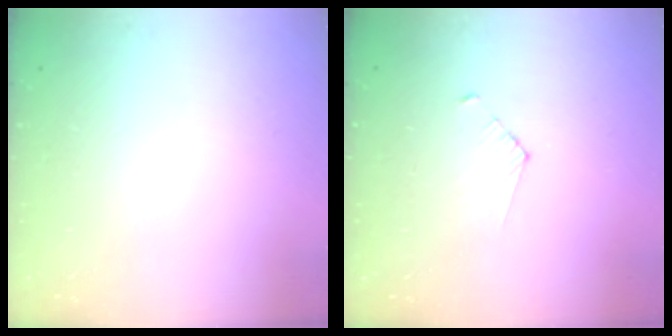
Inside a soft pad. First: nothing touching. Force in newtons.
{"total": 2.8, "press": 2.8, "slide": 0.2}